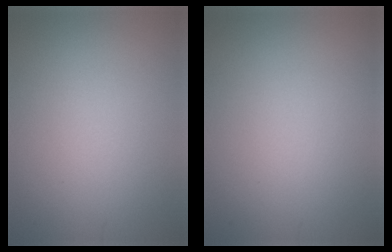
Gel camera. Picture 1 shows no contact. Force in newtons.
{"total": 0.0}